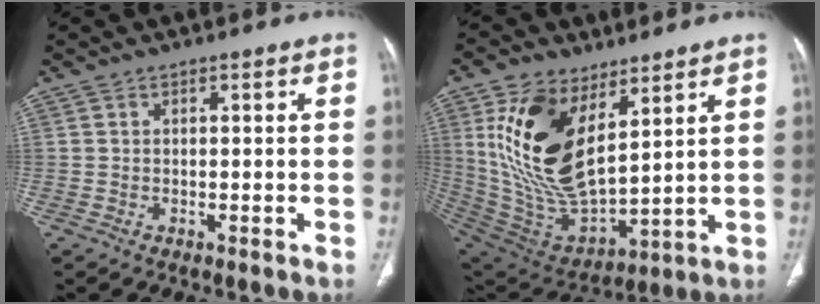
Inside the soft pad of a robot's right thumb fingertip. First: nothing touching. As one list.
[{"total": 20.3, "force": [8.2, 9.6, 15.9], "torque": [-0.297, -0.043, 0.178]}]